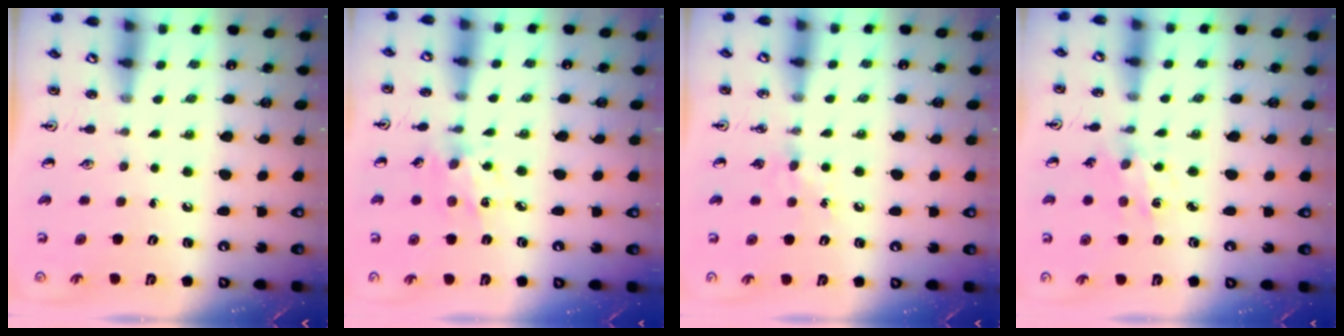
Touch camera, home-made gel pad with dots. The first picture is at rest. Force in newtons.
{"total": 5.9, "press": 5.7, "slide": 1.6}
{"total": 5.6, "press": 5.5, "slide": 0.9}
{"total": 1.2, "press": 1.1, "slide": 0.3}